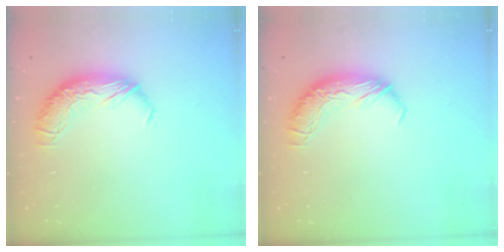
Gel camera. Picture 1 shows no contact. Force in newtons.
{"total": 0.0}